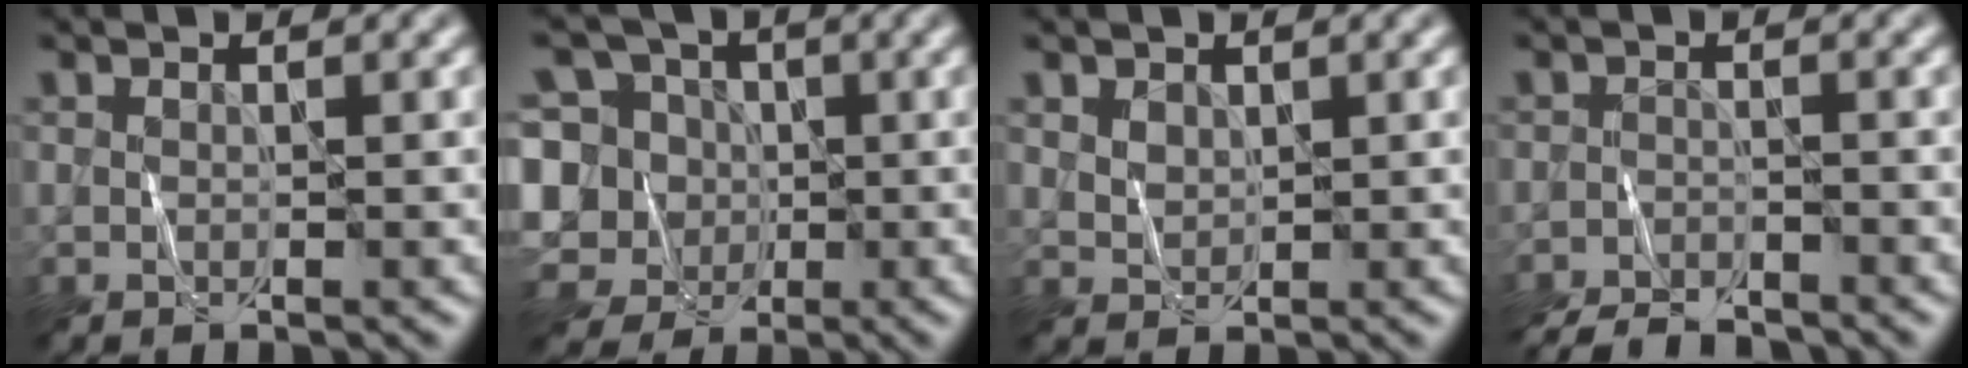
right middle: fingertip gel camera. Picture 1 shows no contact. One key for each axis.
{"total": 11.5, "fx": -1.0, "fy": 10.7, "fz": 4.1, "tx": -0.118, "ty": 0.029, "tz": -0.043}
{"total": 1.4, "fx": 1.0, "fy": 0.9, "fz": 0.4, "tx": -0.009, "ty": 0.000, "tz": 0.022}
{"total": 4.4, "fx": -4.2, "fy": 0.7, "fz": 1.2, "tx": -0.021, "ty": -0.008, "tz": -0.075}